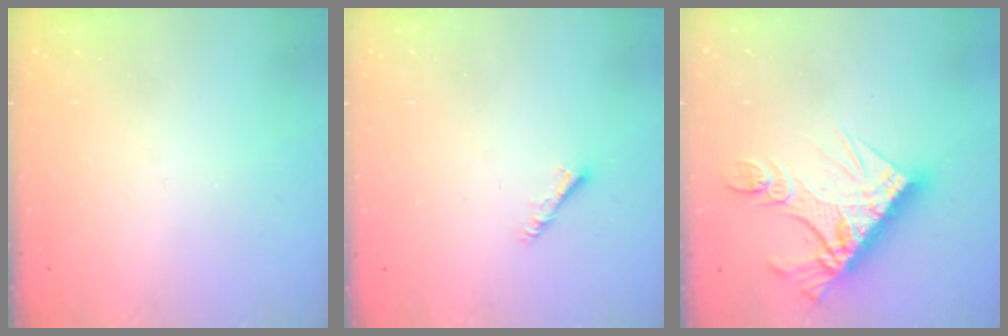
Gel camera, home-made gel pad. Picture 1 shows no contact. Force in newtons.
{"total": 3.0, "press": 2.9, "slide": 0.6}
{"total": 16.2, "press": 16.2, "slide": 1.5}